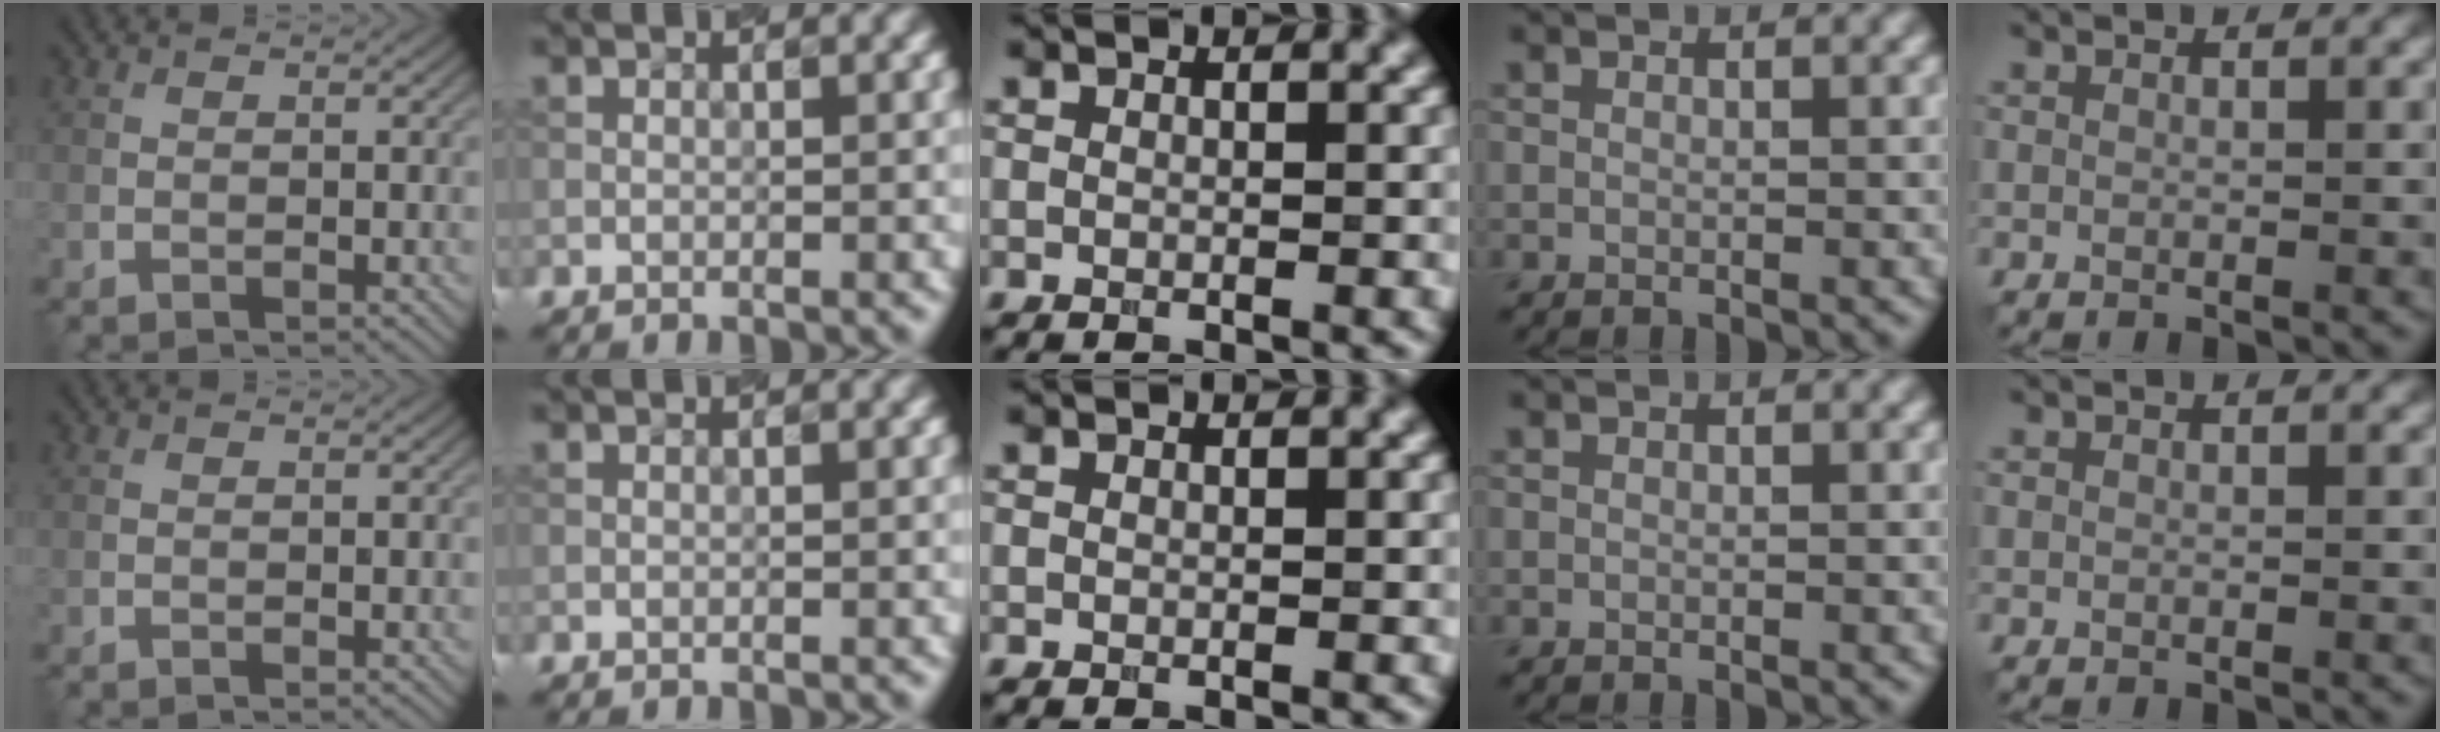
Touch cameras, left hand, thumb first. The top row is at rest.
{}